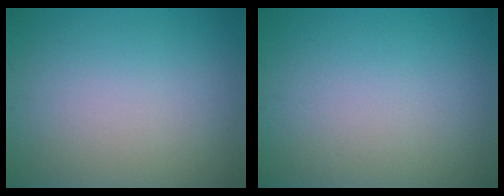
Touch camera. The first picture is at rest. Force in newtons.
{"total": 0.0}